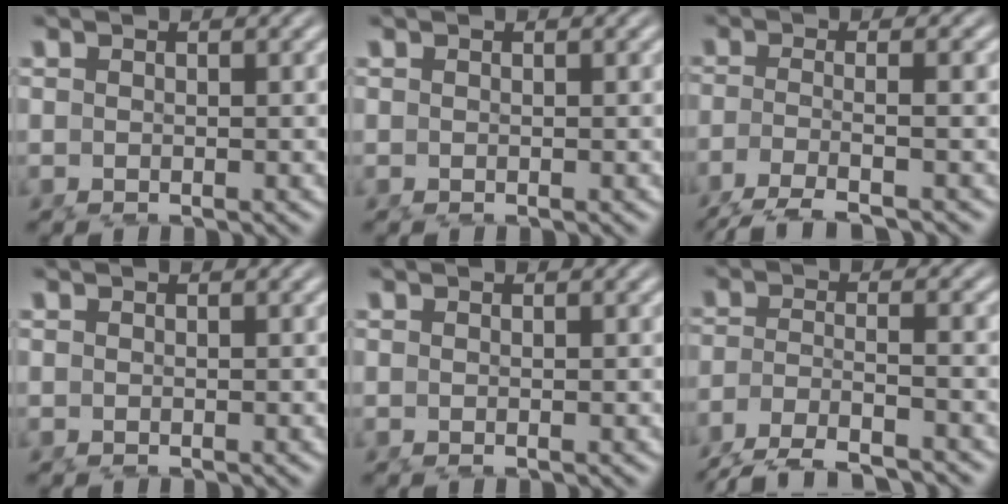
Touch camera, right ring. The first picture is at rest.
{"total": 0.0}
{"total": 5.4, "force": [-3.9, 0.5, 3.6], "torque": [-0.070, -0.026, -0.048]}
{"total": 0.0}
{"total": 0.8, "force": [0.1, -0.7, 0.2], "torque": [0.003, 0.003, 0.002]}
{"total": 6.2, "force": [-5.0, 1.9, 3.3], "torque": [-0.061, -0.023, -0.072]}